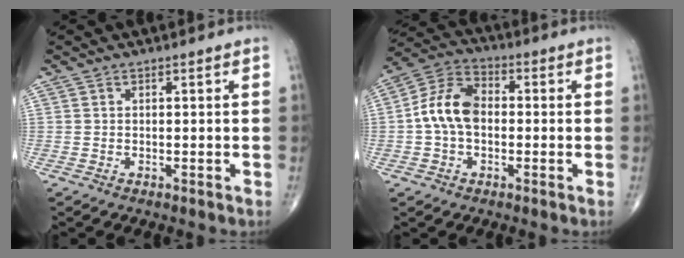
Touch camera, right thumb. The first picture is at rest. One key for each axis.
{"total": 9.9, "fx": -0.5, "fy": 6.7, "fz": 7.3, "tx": -0.132, "ty": 0.031, "tz": -0.022}